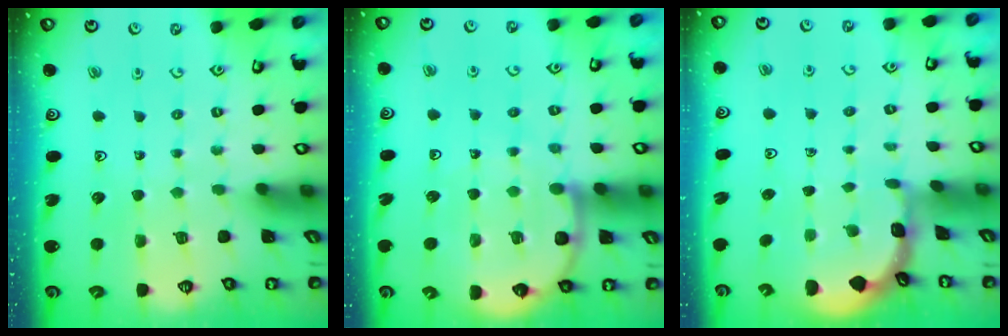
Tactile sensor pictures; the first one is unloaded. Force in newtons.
{"total": 9.6, "press": 9.1, "slide": 2.9}
{"total": 1.6, "press": 1.5, "slide": 0.2}